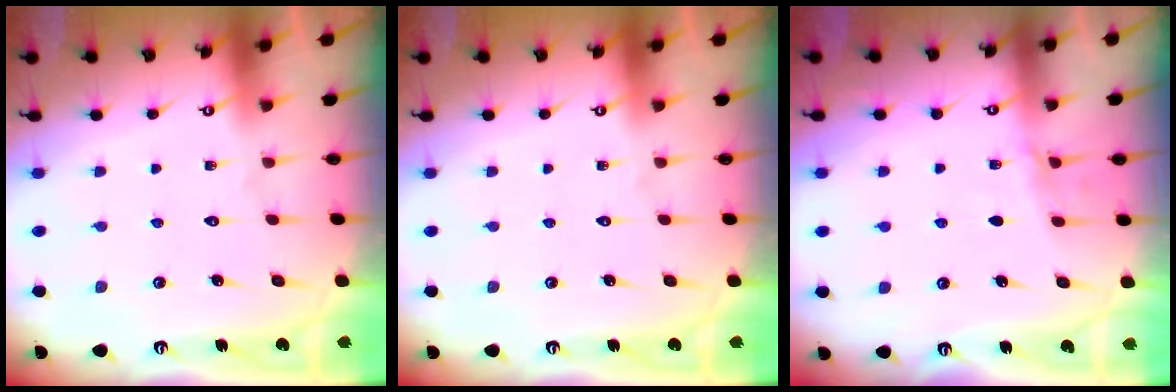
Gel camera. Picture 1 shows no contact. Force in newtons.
{"total": 0.0}
{"total": 4.3, "press": 4.1, "slide": 1.4}